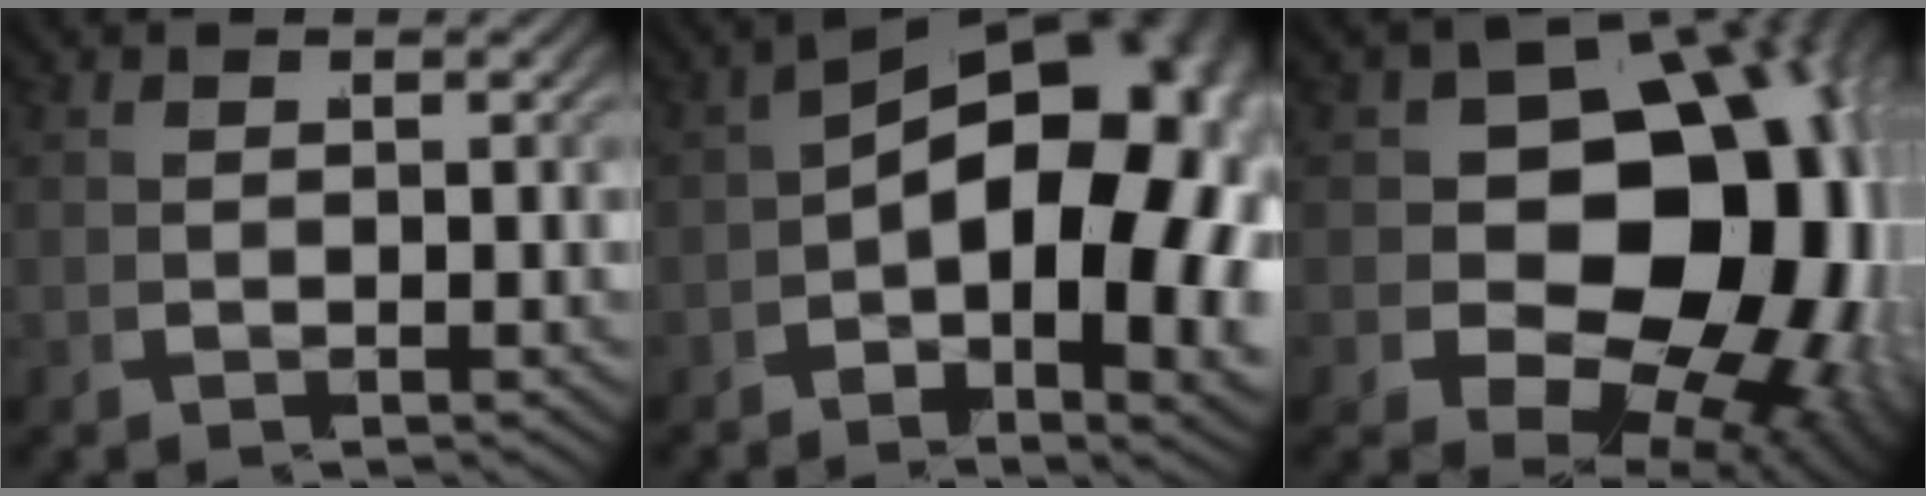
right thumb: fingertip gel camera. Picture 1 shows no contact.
{"total": 20.0, "force": [-0.6, 12.5, 15.5], "torque": [-0.201, -0.022, -0.010]}
{"total": 25.0, "force": [-0.3, 17.0, 18.4], "torque": [-0.285, -0.066, 0.021]}